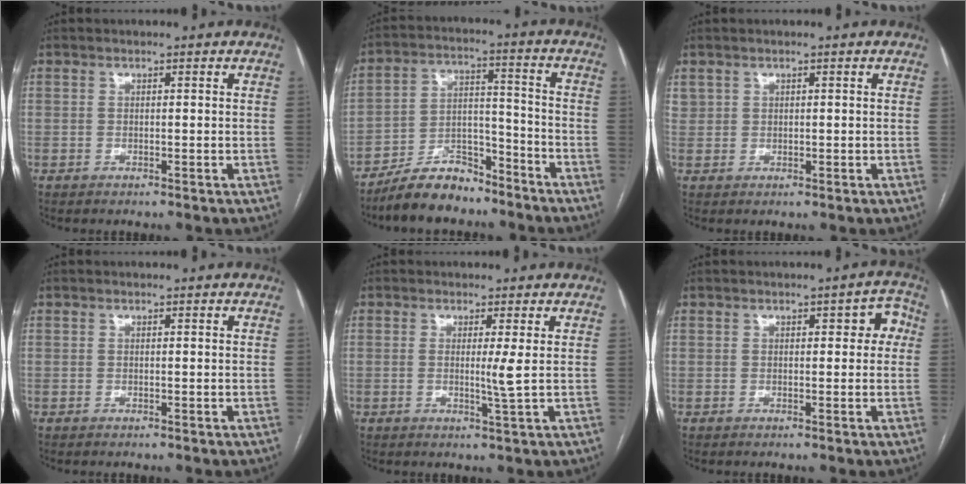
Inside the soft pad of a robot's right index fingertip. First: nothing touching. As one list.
[{"total": 10.0, "force": [-8.6, 3.5, 3.6], "torque": [-0.062, 0.017, -0.155]}, {"total": 1.6, "force": [0.9, 1.3, 0.1], "torque": [0.008, 0.007, 0.016]}, {"total": 0.0}, {"total": 2.5, "force": [0.2, -0.7, 2.4], "torque": [-0.042, -0.007, 0.003]}, {"total": 3.8, "force": [0.7, 1.9, 3.2], "torque": [-0.024, 0.025, 0.006]}]